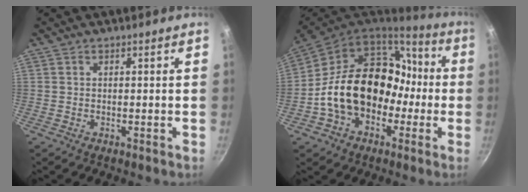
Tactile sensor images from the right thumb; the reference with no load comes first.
{"total": 23.4, "force": [-2.8, 17.6, 15.2], "torque": [-0.224, 0.070, -0.036]}